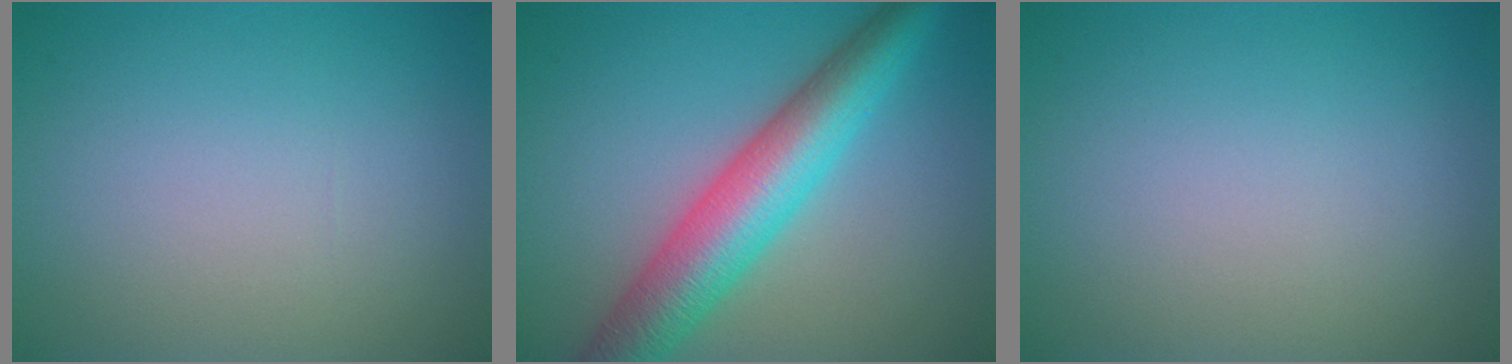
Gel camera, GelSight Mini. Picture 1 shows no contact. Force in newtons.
{"total": 8.0, "press": 8.0, "slide": 0.2}
{"total": 0.0}